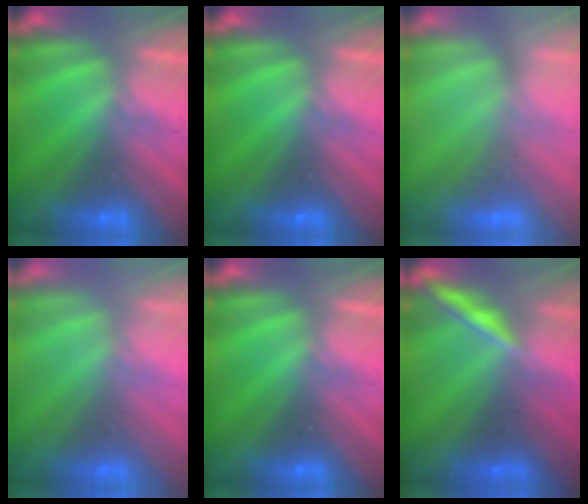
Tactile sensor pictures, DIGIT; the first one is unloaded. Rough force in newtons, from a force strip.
{"total": 0.0}
{"total": 2.5}
{"total": 3.4}
{"total": 0.0}
{"total": 2.0}